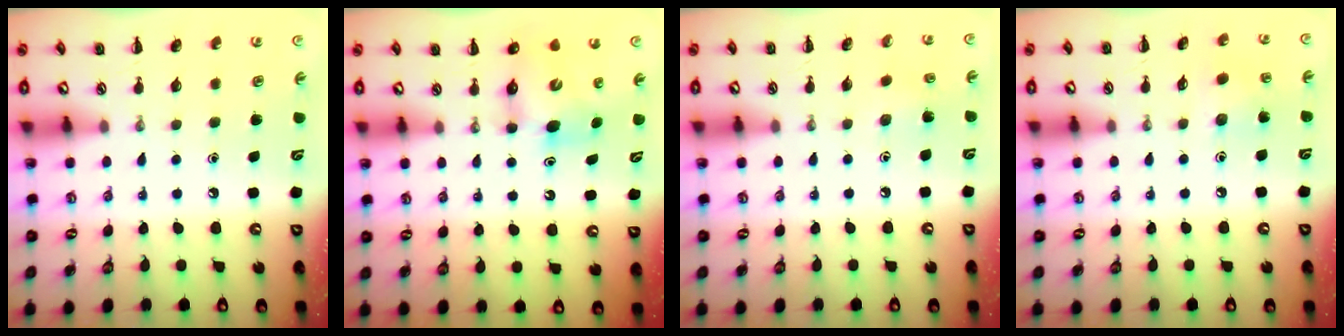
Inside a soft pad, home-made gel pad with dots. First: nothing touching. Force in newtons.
{"total": 7.5, "press": 7.4, "slide": 1.2}
{"total": 2.9, "press": 2.7, "slide": 1.0}
{"total": 5.3, "press": 5.2, "slide": 1.2}